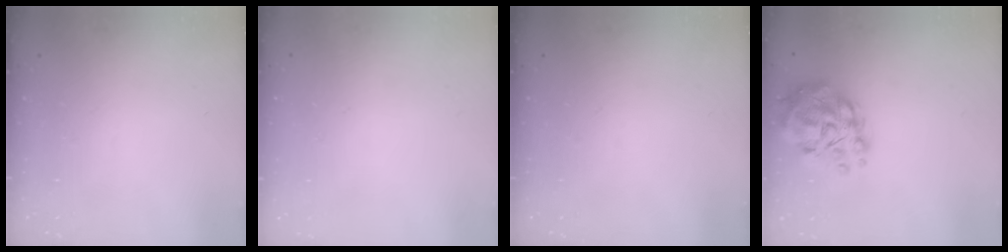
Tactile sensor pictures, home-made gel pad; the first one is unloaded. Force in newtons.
{"total": 1.8, "press": 1.8, "slide": 0.2}
{"total": 0.0}
{"total": 17.0, "press": 16.2, "slide": 5.2}